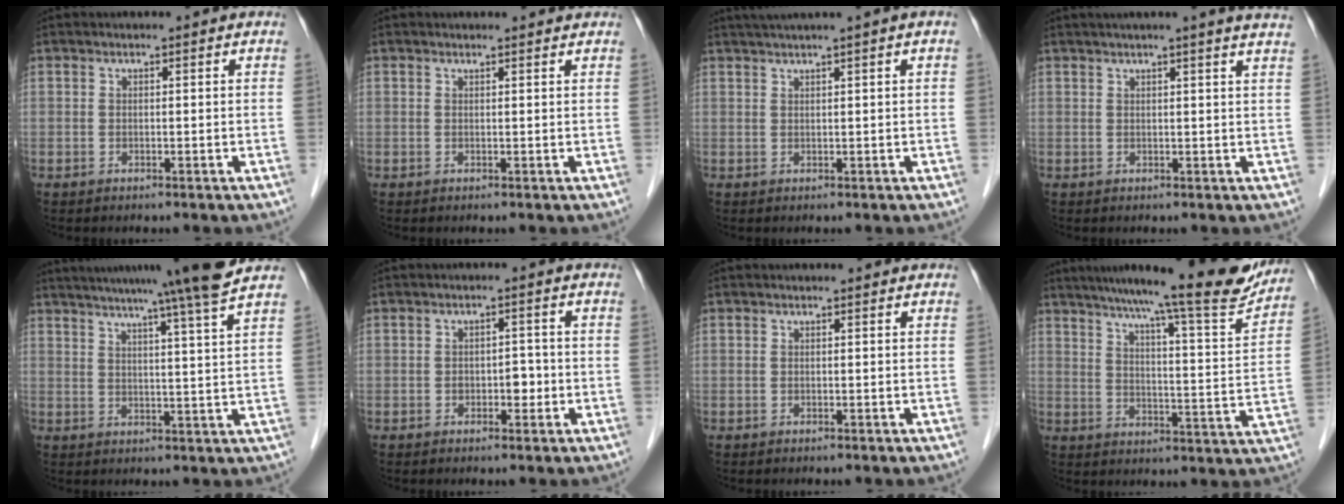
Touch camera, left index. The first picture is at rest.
{"total": 1.4, "force": [1.4, 0.0, 0.0], "torque": [-0.013, -0.001, 0.014]}
{"total": 3.4, "force": [2.2, -0.8, 2.5], "torque": [-0.046, 0.015, 0.044]}
{"total": 7.4, "force": [6.1, -1.1, 4.1], "torque": [-0.046, 0.016, 0.060]}
{"total": 14.4, "force": [12.1, -2.6, 7.3], "torque": [-0.118, -0.024, 0.152]}
{"total": 2.5, "force": [-0.8, 1.5, 1.8], "torque": [-0.023, 0.008, -0.008]}
{"total": 0.0}
{"total": 19.4, "force": [17.0, 1.0, 9.3], "torque": [-0.138, -0.029, 0.224]}